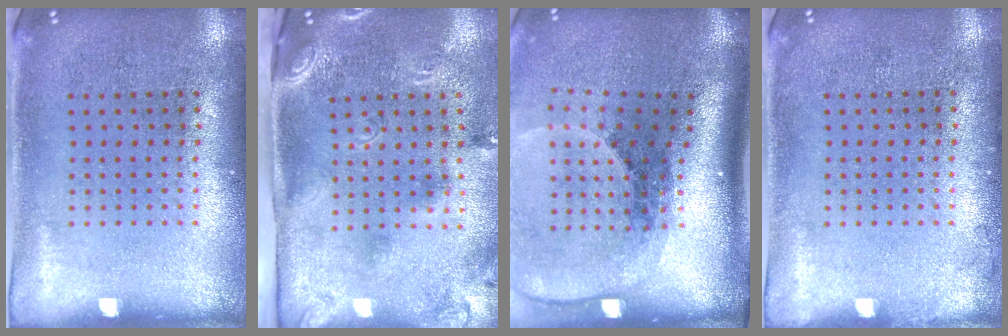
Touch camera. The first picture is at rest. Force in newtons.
{"total": 2.8, "press": 1.9, "slide": 2.0}
{"total": 2.7, "press": 1.9, "slide": 2.0}
{"total": 0.6, "press": 0.5, "slide": 0.1}